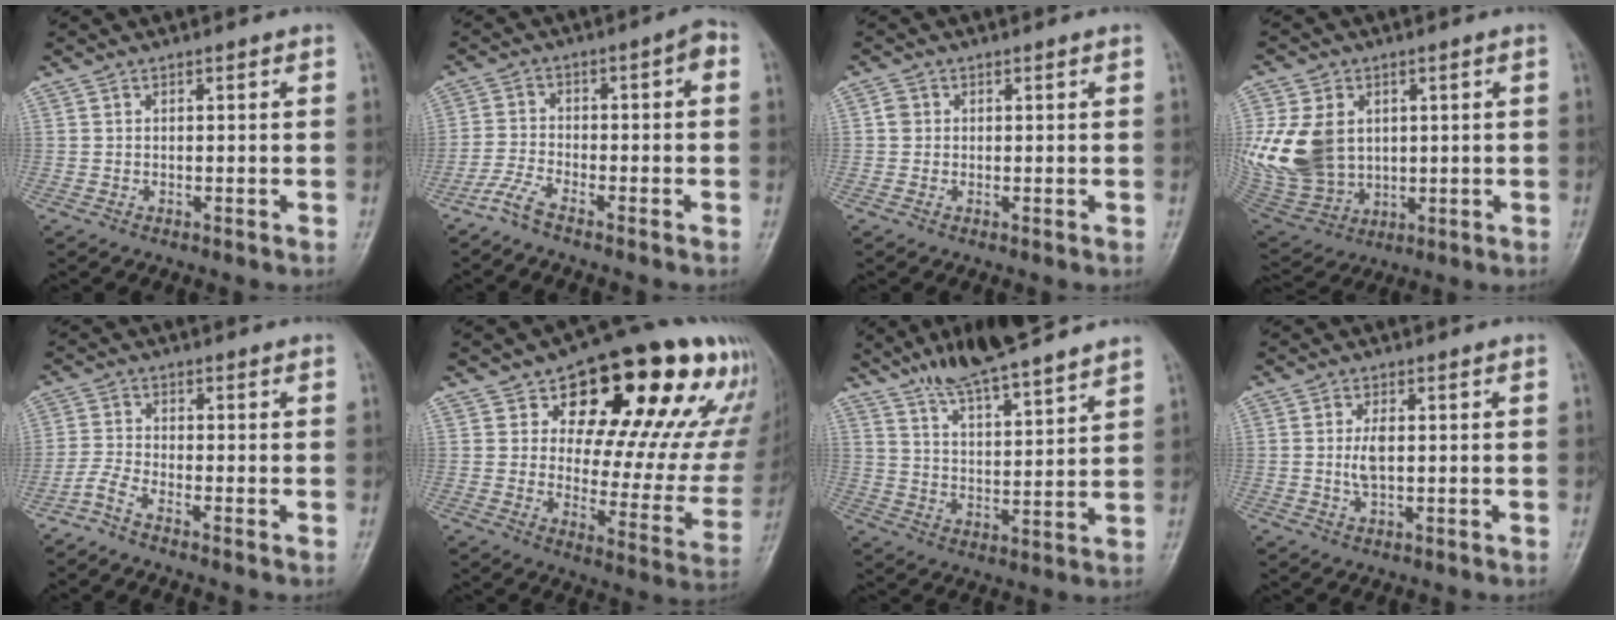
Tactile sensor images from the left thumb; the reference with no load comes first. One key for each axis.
{"total": 6.0, "fx": -3.3, "fy": 1.1, "fz": 4.9, "tx": -0.090, "ty": 0.040, "tz": -0.065}
{"total": 1.6, "fx": 0.1, "fy": 1.5, "fz": 0.6, "tx": -0.003, "ty": 0.003, "tz": -0.001}
{"total": 16.5, "fx": 2.5, "fy": 12.5, "fz": 10.5, "tx": -0.209, "ty": -0.014, "tz": 0.070}
{"total": 2.8, "fx": -2.4, "fy": 0.0, "fz": 1.5, "tx": -0.047, "ty": 0.004, "tz": -0.060}
{"total": 26.6, "fx": 14.2, "fy": 12.2, "fz": 19.0, "tx": -0.210, "ty": -0.027, "tz": 0.202}
{"total": 14.9, "fx": 11.9, "fy": 2.6, "fz": 8.7, "tx": -0.126, "ty": -0.056, "tz": 0.202}
{"total": 3.5, "fx": 0.1, "fy": 1.6, "fz": 3.1, "tx": -0.064, "ty": 0.002, "tz": 0.004}